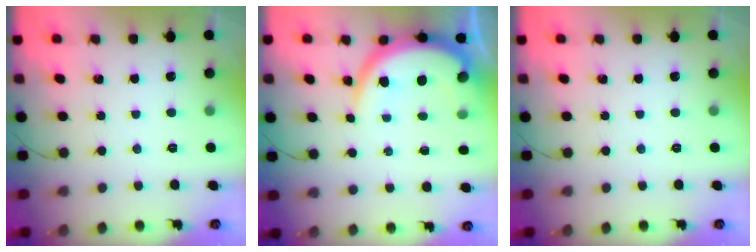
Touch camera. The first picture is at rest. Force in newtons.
{"total": 11.3, "press": 11.2, "slide": 1.4}
{"total": 0.0}